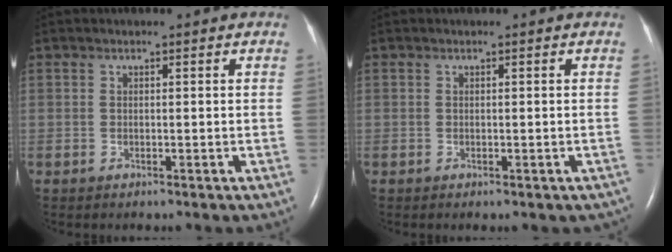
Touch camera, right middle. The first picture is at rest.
{"total": 1.4, "force": [-1.0, 0.9, 0.6], "torque": [0.003, 0.002, -0.007]}